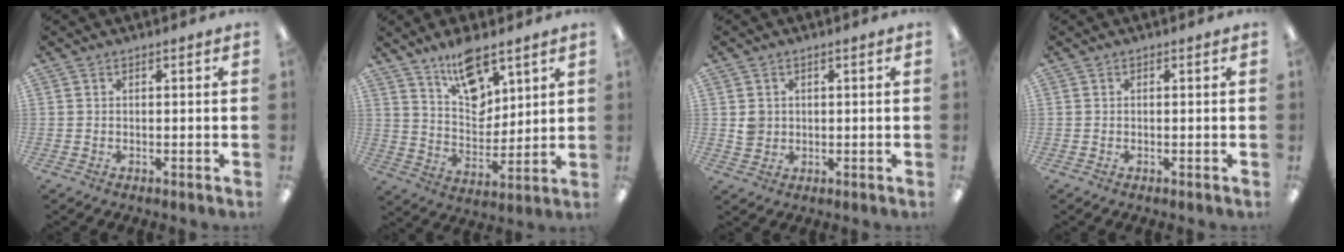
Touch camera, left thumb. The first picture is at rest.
{"total": 12.7, "force": [9.2, 5.8, 6.4], "torque": [-0.096, -0.055, 0.166]}
{"total": 2.9, "force": [0.7, 2.7, 0.8], "torque": [-0.012, 0.000, 0.011]}
{"total": 0.0}